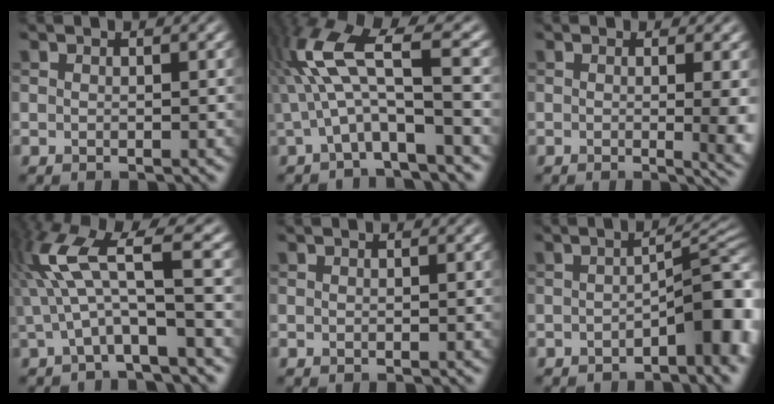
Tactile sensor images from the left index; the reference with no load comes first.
{"total": 7.1, "force": [0.0, 1.5, 7.0], "torque": [-0.146, 0.018, -0.009]}
{"total": 6.1, "force": [-0.3, 2.6, 5.5], "torque": [-0.035, -0.002, -0.006]}
{"total": 7.1, "force": [0.9, 1.3, 6.9], "torque": [-0.147, 0.013, 0.012]}
{"total": 0.0}
{"total": 6.5, "force": [-2.0, 1.9, 5.9], "torque": [-0.076, 0.008, -0.032]}